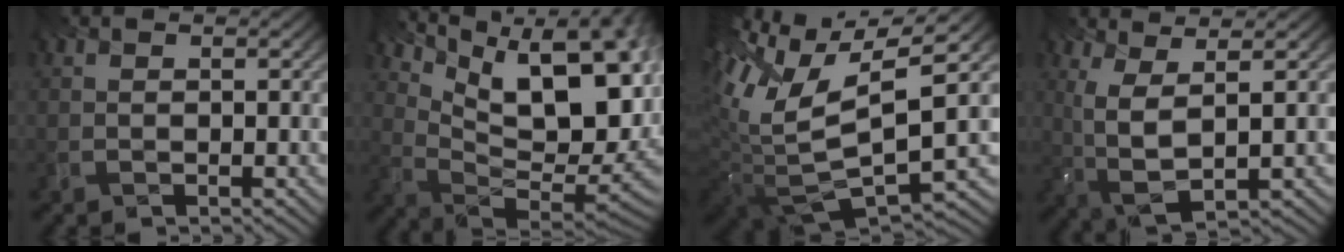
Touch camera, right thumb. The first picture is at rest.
{"total": 13.9, "force": [4.2, 7.5, 11.0], "torque": [-0.183, 0.003, 0.107]}
{"total": 12.8, "force": [1.2, 5.8, 11.3], "torque": [-0.269, -0.023, 0.064]}
{"total": 6.4, "force": [0.6, 2.4, 5.9], "torque": [-0.183, -0.013, 0.046]}